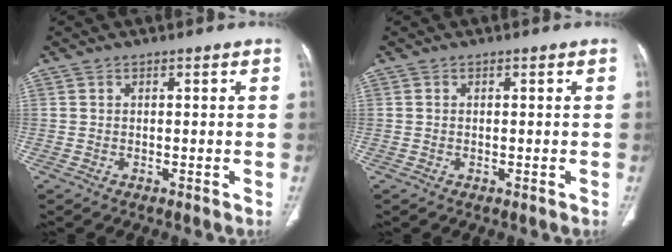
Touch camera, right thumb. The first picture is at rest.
{"total": 0.0}